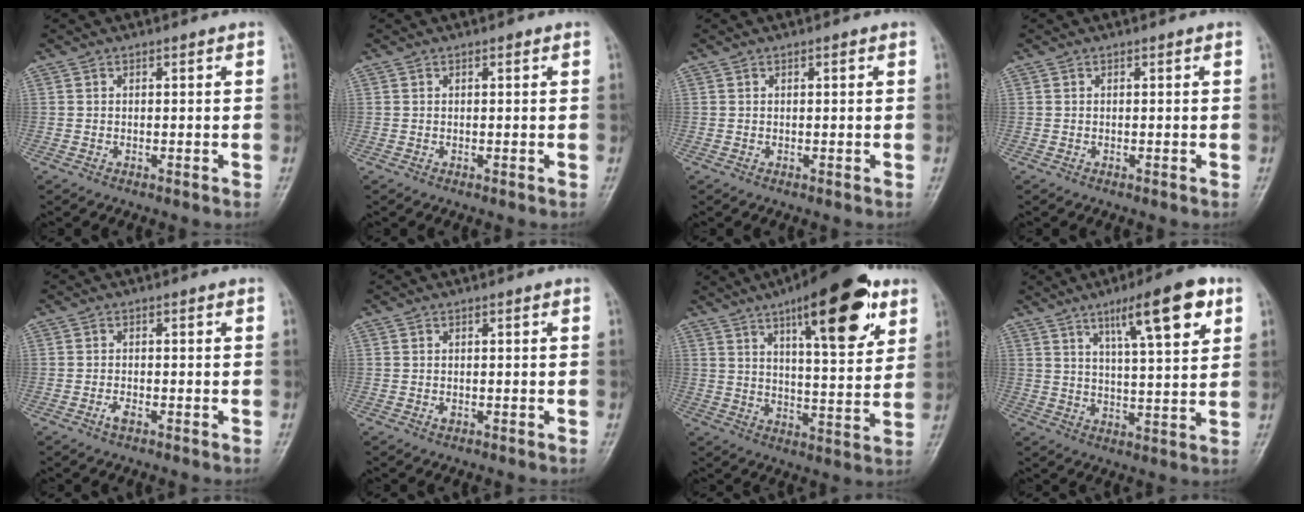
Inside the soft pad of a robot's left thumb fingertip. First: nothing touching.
{"total": 0.6, "force": [0.3, 0.3, 0.5], "torque": [-0.007, 0.001, 0.001]}
{"total": 0.7, "force": [0.3, 0.2, 0.6], "torque": [-0.011, 0.001, 0.004]}
{"total": 0.0}
{"total": 1.6, "force": [-0.9, 0.6, 1.2], "torque": [-0.025, 0.002, -0.017]}
{"total": 1.0, "force": [0.0, 0.6, 0.8], "torque": [-0.007, 0.000, 0.001]}
{"total": 19.4, "force": [10.3, 6.1, 15.3], "torque": [-0.192, -0.037, 0.153]}
{"total": 13.8, "force": [7.1, 3.1, 11.5], "torque": [-0.164, -0.025, 0.109]}